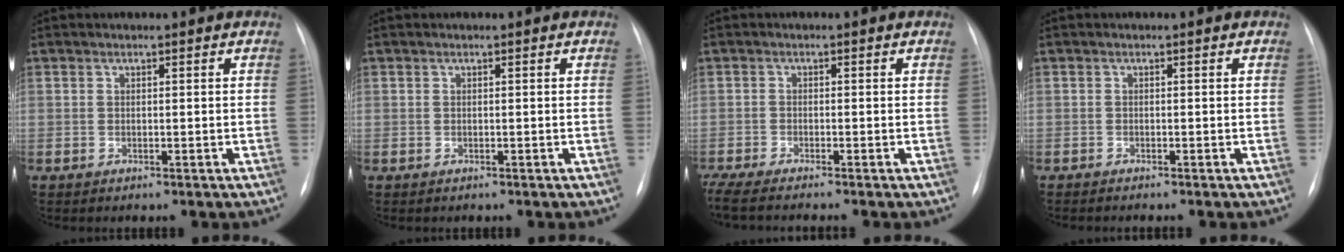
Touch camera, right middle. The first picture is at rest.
{"total": 0.0}
{"total": 6.9, "force": [-5.9, -0.1, 3.5], "torque": [-0.056, -0.023, -0.098]}
{"total": 1.6, "force": [-1.4, 0.0, 0.8], "torque": [-0.016, -0.005, -0.015]}